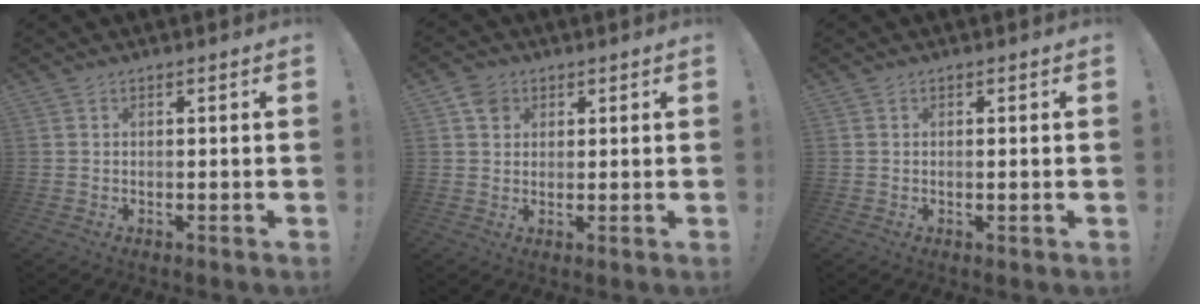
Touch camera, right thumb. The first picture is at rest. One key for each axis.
{"total": 4.2, "fx": 1.9, "fy": 3.6, "fz": 1.1, "tx": -0.009, "ty": -0.003, "tz": 0.035}
{"total": 0.8, "fx": -0.1, "fy": -0.2, "fz": 0.8, "tx": -0.013, "ty": -0.001, "tz": -0.002}